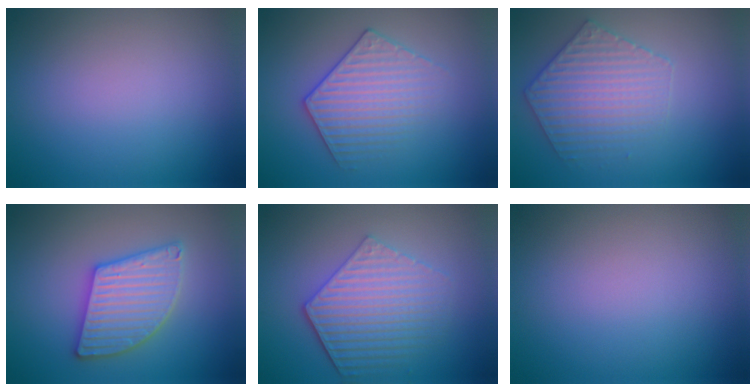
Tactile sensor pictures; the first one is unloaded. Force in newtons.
{"total": 3.5, "press": 3.4, "slide": 0.7}
{"total": 3.8, "press": 3.8, "slide": 0.6}
{"total": 5.5, "press": 5.5, "slide": 0.7}
{"total": 5.5, "press": 4.3, "slide": 3.3}
{"total": 0.0}